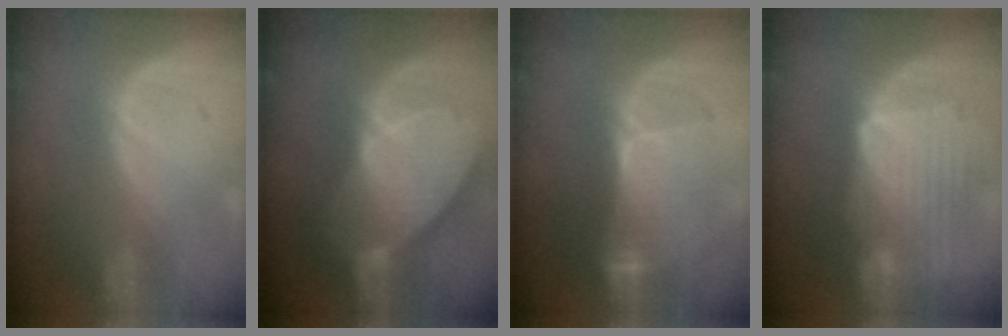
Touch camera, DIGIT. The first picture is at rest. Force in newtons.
{"total": 10.3, "press": 9.0, "slide": 5.0}
{"total": 6.8, "press": 6.8, "slide": 0.5}
{"total": 9.7, "press": 8.8, "slide": 4.1}